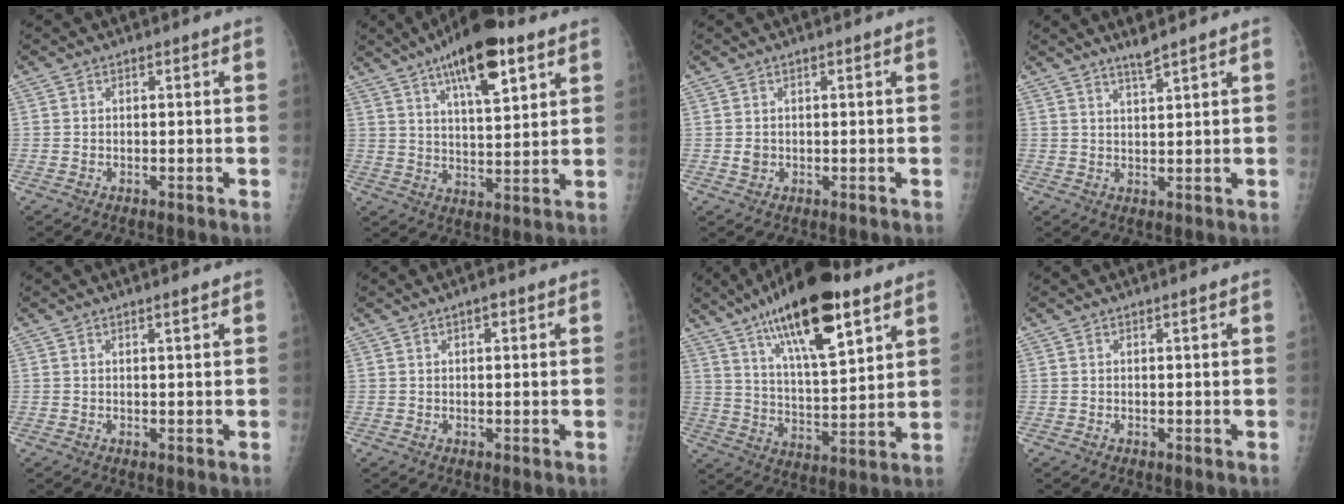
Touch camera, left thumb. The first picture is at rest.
{"total": 15.3, "force": [8.5, 4.9, 11.7], "torque": [-0.168, -0.025, 0.136]}
{"total": 1.7, "force": [0.0, 1.5, 0.9], "torque": [-0.008, 0.002, 0.002]}
{"total": 3.2, "force": [2.7, -0.2, 1.8], "torque": [-0.034, -0.017, 0.052]}
{"total": 1.3, "force": [0.9, 0.0, 0.9], "torque": [-0.015, -0.005, 0.016]}
{"total": 2.1, "force": [1.1, 0.8, 1.6], "torque": [-0.021, -0.001, 0.015]}
{"total": 21.4, "force": [12.0, 6.8, 16.3], "torque": [-0.255, -0.038, 0.206]}
{"total": 0.6, "force": [0.4, 0.0, 0.4], "torque": [-0.010, -0.002, 0.008]}